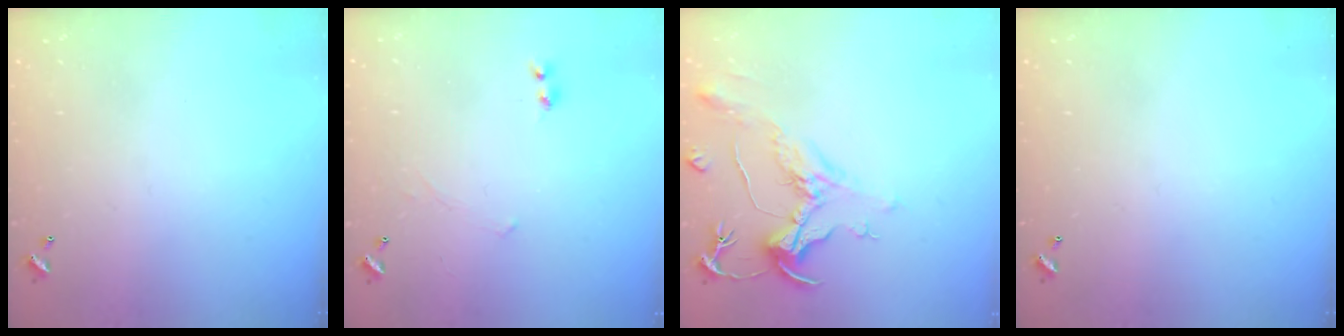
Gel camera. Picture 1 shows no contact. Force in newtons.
{"total": 2.3, "press": 2.3, "slide": 0.2}
{"total": 2.2, "press": 1.7, "slide": 1.3}
{"total": 0.0}